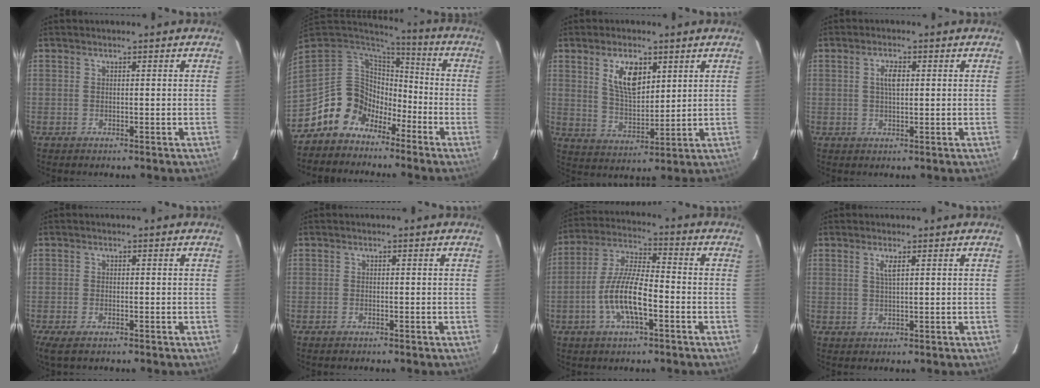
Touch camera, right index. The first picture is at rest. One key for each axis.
{"total": 11.9, "fx": -7.0, "fy": 9.3, "fz": 2.5, "tx": -0.070, "ty": 0.032, "tz": -0.127}
{"total": 9.1, "fx": 4.1, "fy": 4.5, "fz": 6.8, "tx": -0.122, "ty": 0.005, "tz": 0.084}
{"total": 2.9, "fx": 0.6, "fy": 1.3, "fz": 2.6, "tx": -0.047, "ty": 0.006, "tz": 0.011}
{"total": 4.4, "fx": -3.0, "fy": 1.5, "fz": 2.9, "tx": -0.069, "ty": -0.016, "tz": -0.054}
{"total": 0.8, "fx": -0.6, "fy": 0.3, "fz": 0.3, "tx": -0.009, "ty": -0.001, "tz": -0.015}
{"total": 11.0, "fx": -3.9, "fy": 3.0, "fz": 9.8, "tx": -0.205, "ty": 0.000, "tz": -0.074}
{"total": 1.9, "fx": 0.8, "fy": 0.2, "fz": 1.7, "tx": -0.033, "ty": 0.001, "tz": 0.015}